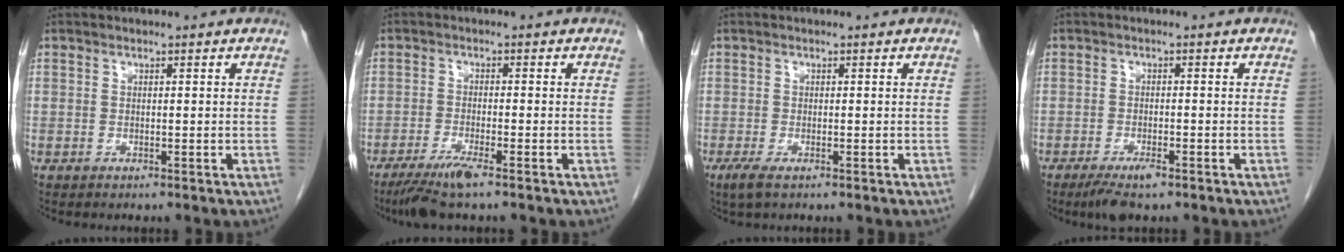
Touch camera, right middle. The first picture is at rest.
{"total": 5.0, "force": [-3.6, -0.1, 3.5], "torque": [-0.070, -0.014, -0.070]}
{"total": 2.0, "force": [-1.1, 0.5, 1.6], "torque": [-0.038, -0.006, -0.020]}
{"total": 4.0, "force": [-2.7, 0.9, 2.8], "torque": [-0.055, -0.006, -0.042]}